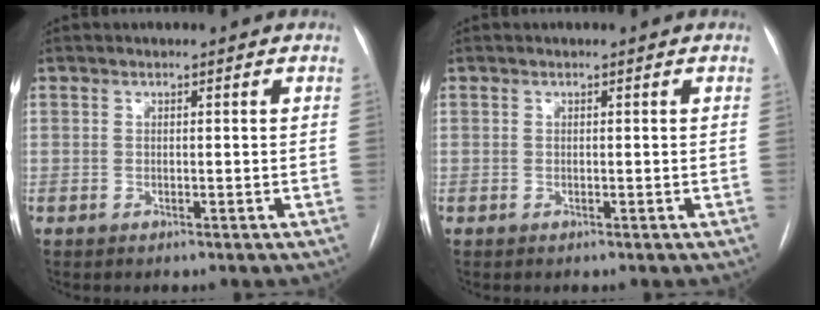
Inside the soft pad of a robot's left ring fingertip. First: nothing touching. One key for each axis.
{"total": 0.0}